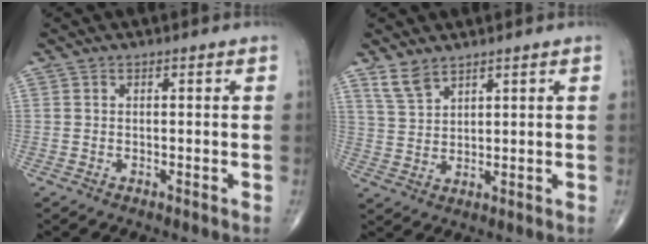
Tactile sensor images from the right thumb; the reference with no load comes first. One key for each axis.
{"total": 4.4, "fx": 3.5, "fy": 1.8, "fz": 2.0, "tx": -0.036, "ty": -0.015, "tz": 0.077}